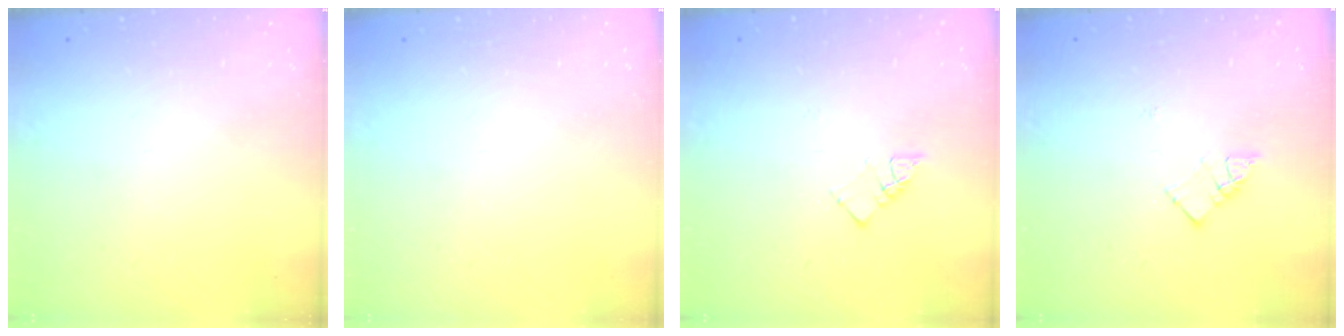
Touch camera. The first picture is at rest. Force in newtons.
{"total": 0.0}
{"total": 4.5, "press": 4.5, "slide": 0.4}
{"total": 5.4, "press": 5.4, "slide": 0.1}